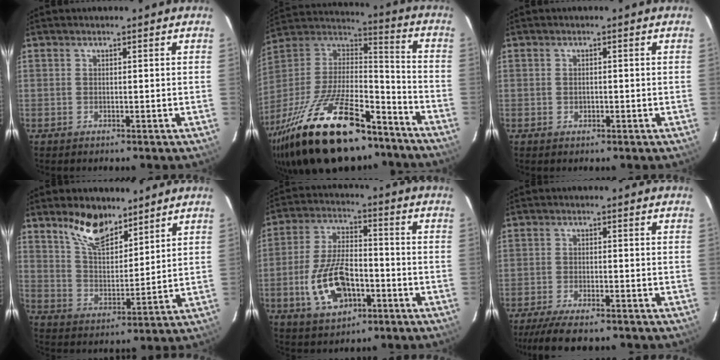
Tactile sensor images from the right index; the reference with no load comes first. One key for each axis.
{"total": 33.0, "fx": -21.6, "fy": 13.4, "fz": 21.1, "tx": -0.419, "ty": -0.028, "tz": -0.341}
{"total": 0.9, "fx": -0.2, "fy": 0.8, "fz": 0.3, "tx": -0.003, "ty": 0.000, "tz": -0.002}
{"total": 10.5, "fx": 7.8, "fy": 4.4, "fz": 5.6, "tx": -0.095, "ty": -0.001, "tz": 0.146}
{"total": 13.8, "fx": -4.9, "fy": 7.4, "fz": 10.7, "tx": -0.223, "ty": 0.005, "tz": -0.077}
{"total": 9.0, "fx": -7.6, "fy": 1.9, "fz": 4.5, "tx": -0.107, "ty": -0.024, "tz": -0.128}